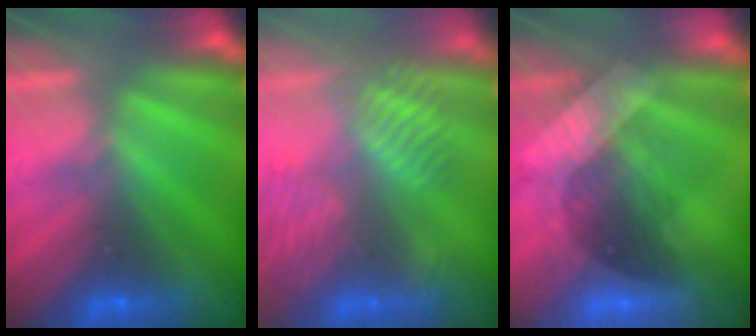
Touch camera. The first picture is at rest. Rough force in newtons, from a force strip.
{"total": 3.9}
{"total": 3.0}